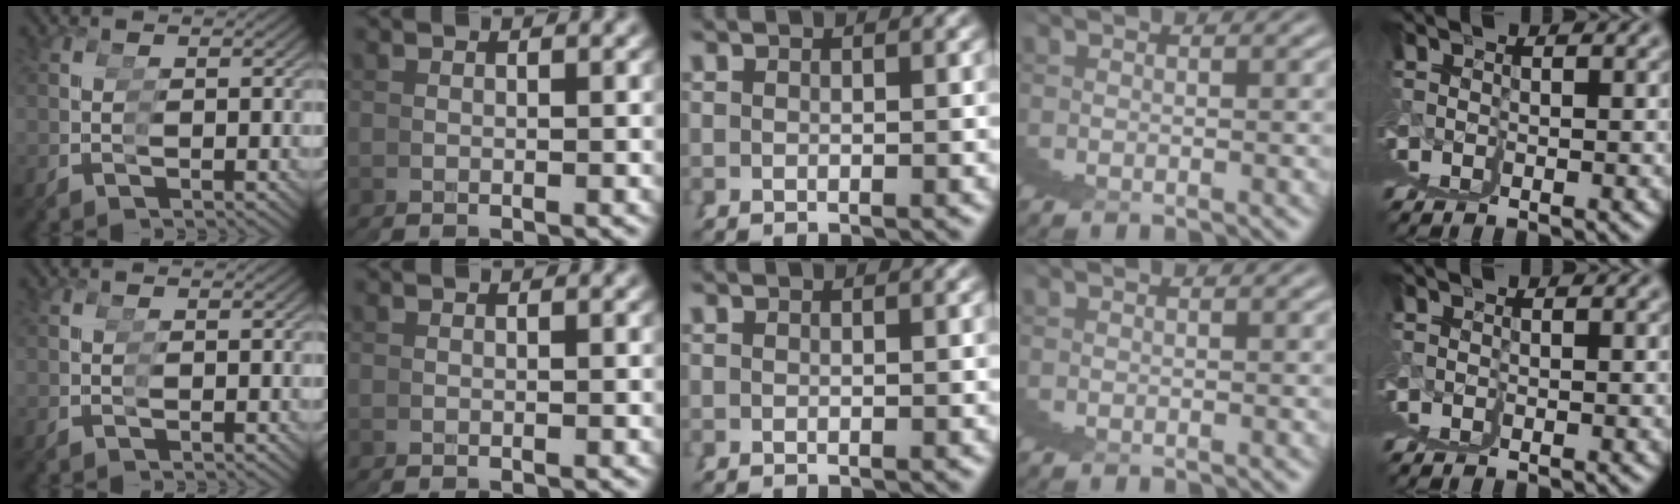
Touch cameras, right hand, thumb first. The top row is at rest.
{}